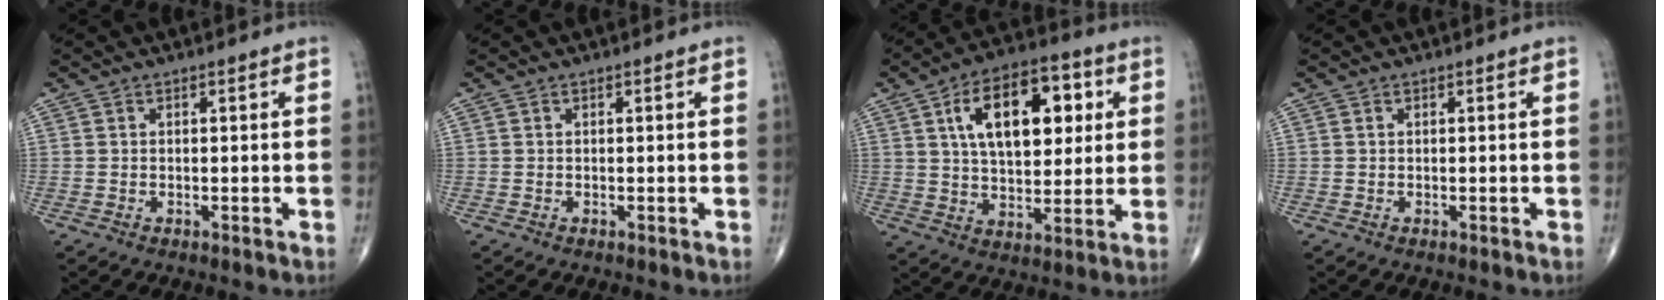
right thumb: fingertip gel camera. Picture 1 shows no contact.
{"total": 0.0}
{"total": 17.8, "force": [5.4, 9.5, 14.1], "torque": [-0.188, -0.001, 0.086]}
{"total": 0.0}